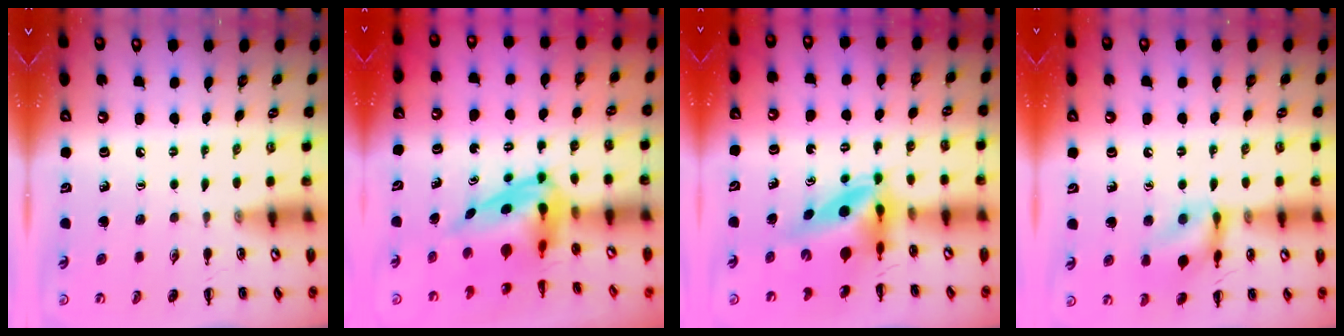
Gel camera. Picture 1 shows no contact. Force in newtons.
{"total": 5.9, "press": 5.5, "slide": 1.9}
{"total": 5.4, "press": 5.1, "slide": 1.9}
{"total": 12.6, "press": 12.5, "slide": 1.2}